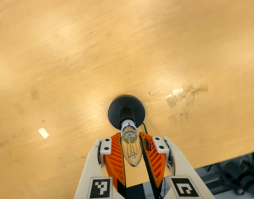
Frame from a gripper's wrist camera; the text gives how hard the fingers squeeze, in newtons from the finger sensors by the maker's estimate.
{"total": 11.0, "left": 9.9, "right": 12.0}